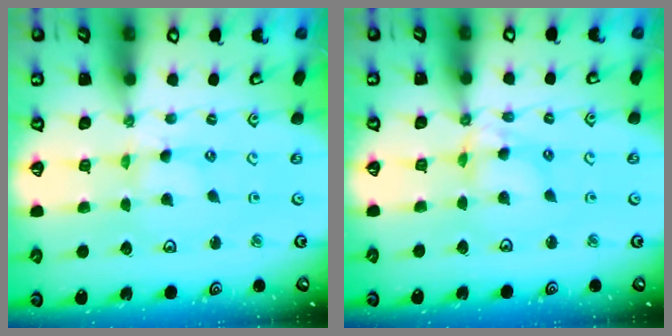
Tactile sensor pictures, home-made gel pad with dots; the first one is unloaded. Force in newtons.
{"total": 6.7, "press": 6.6, "slide": 0.5}